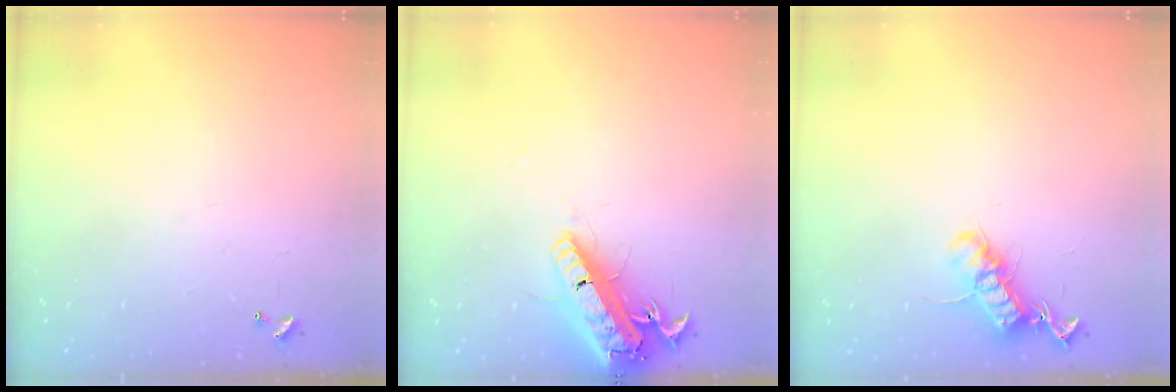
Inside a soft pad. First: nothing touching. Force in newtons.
{"total": 19.5, "press": 19.2, "slide": 3.6}
{"total": 13.0, "press": 13.0, "slide": 0.3}